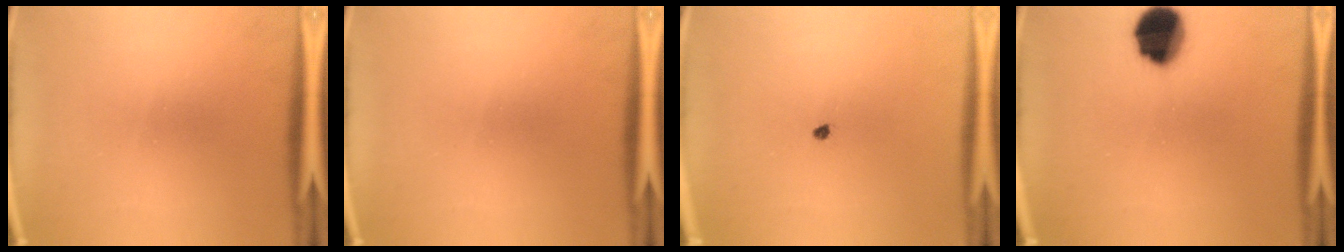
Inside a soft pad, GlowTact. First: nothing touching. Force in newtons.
{"total": 0.0}
{"total": 0.7}
{"total": 11.6}